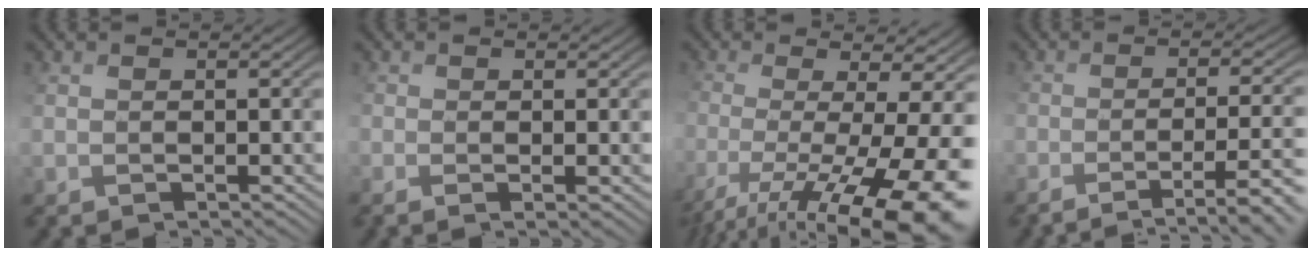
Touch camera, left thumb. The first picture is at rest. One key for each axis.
{"total": 2.7, "fx": -0.7, "fy": 1.0, "fz": 2.4, "tx": -0.043, "ty": -0.008, "tz": -0.004}
{"total": 14.4, "fx": -6.8, "fy": 4.2, "fz": 11.9, "tx": -0.219, "ty": -0.015, "tz": -0.083}
{"total": 8.6, "fx": -4.8, "fy": 2.5, "fz": 6.6, "tx": -0.100, "ty": 0.001, "tz": -0.053}